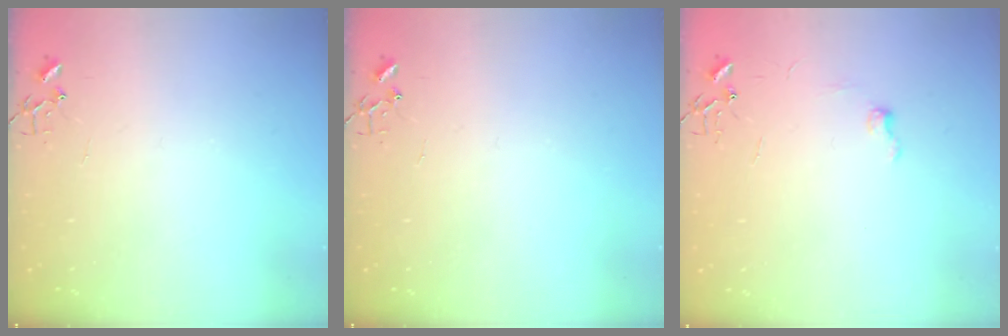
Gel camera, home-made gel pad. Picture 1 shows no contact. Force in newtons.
{"total": 0.0}
{"total": 5.8, "press": 5.7, "slide": 0.7}